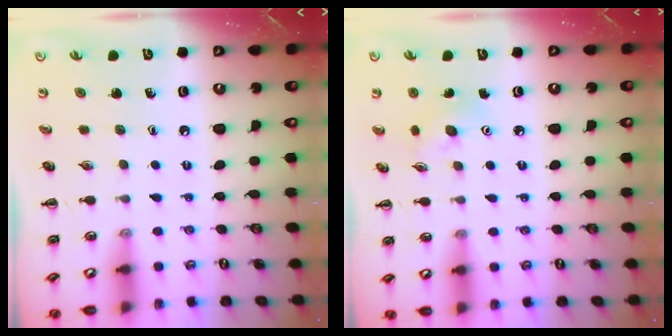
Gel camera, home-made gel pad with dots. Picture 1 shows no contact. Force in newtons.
{"total": 3.3, "press": 3.2, "slide": 0.9}